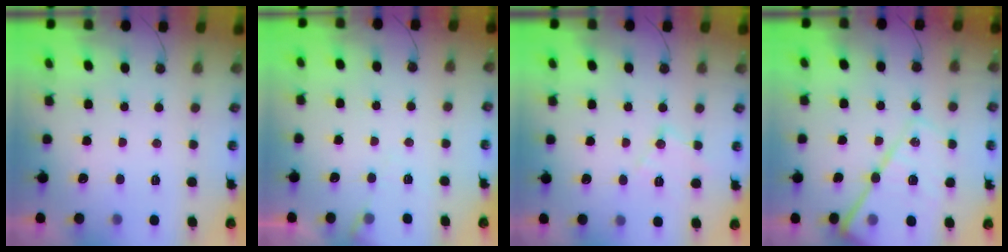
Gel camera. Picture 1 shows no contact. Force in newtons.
{"total": 5.0, "press": 5.0, "slide": 0.7}
{"total": 9.6, "press": 9.6, "slide": 0.6}
{"total": 17.2, "press": 17.1, "slide": 1.9}